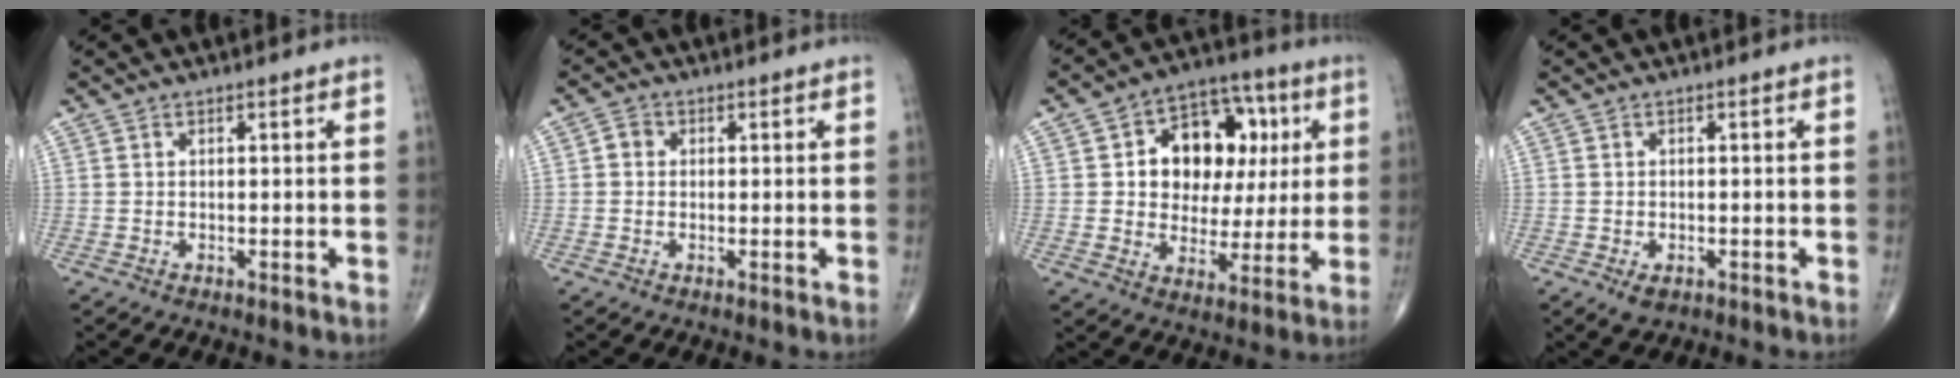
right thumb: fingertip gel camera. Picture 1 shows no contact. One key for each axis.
{"total": 2.0, "fx": 0.1, "fy": 1.8, "fz": 0.9, "tx": -0.006, "ty": 0.004, "tz": -0.002}
{"total": 16.5, "fx": 3.4, "fy": 12.0, "fz": 10.8, "tx": -0.100, "ty": 0.015, "tz": 0.053}
{"total": 2.3, "fx": -1.1, "fy": 1.4, "fz": 1.5, "tx": -0.019, "ty": -0.001, "tz": -0.010}